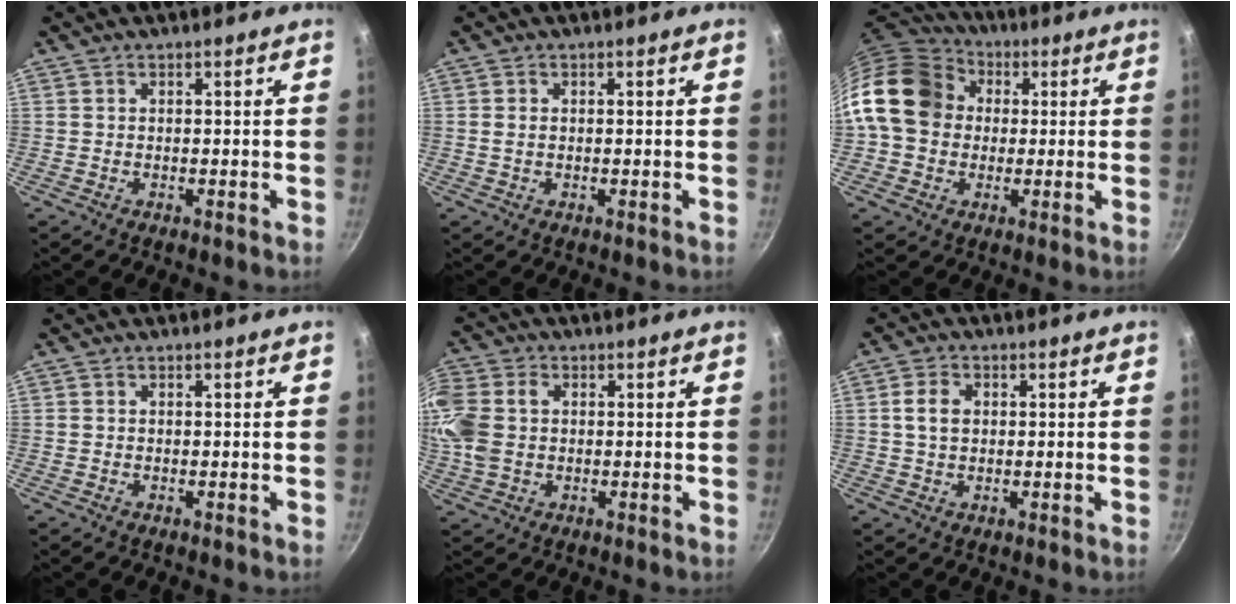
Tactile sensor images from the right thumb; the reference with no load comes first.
{"total": 1.1, "force": [0.1, 0.8, 0.8], "torque": [-0.015, 0.001, 0.000]}
{"total": 16.1, "force": [1.6, 13.5, 8.8], "torque": [-0.135, 0.034, 0.014]}
{"total": 0.0}
{"total": 10.6, "force": [0.9, 8.2, 6.7], "torque": [-0.150, 0.009, 0.012]}
{"total": 4.2, "force": [0.6, 3.1, 2.8], "torque": [-0.043, 0.007, 0.008]}